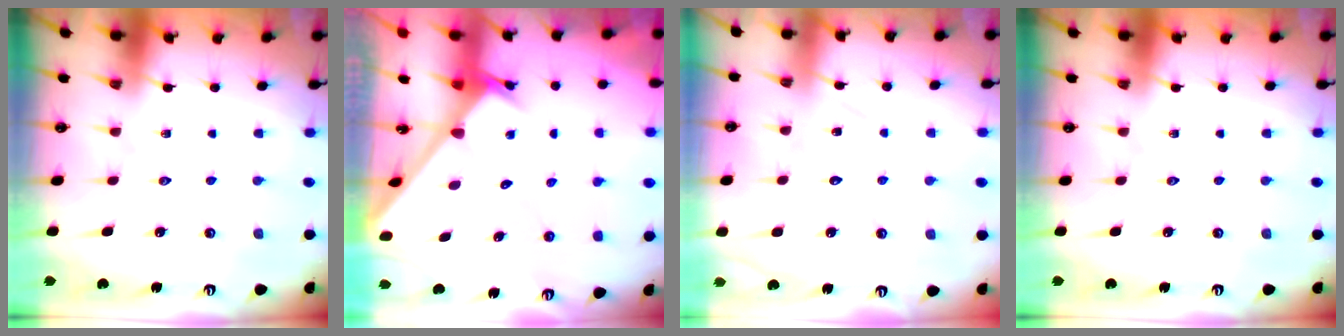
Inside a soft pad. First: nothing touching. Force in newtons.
{"total": 2.4, "press": 2.4, "slide": 0.2}
{"total": 5.5, "press": 5.5, "slide": 0.3}
{"total": 0.0}